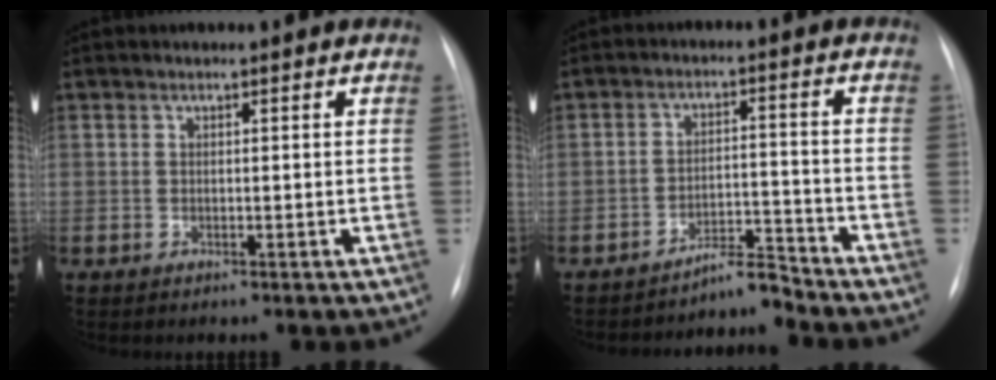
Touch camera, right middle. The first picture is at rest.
{"total": 4.1, "force": [-4.1, -0.3, 0.0], "torque": [0.006, -0.001, -0.067]}